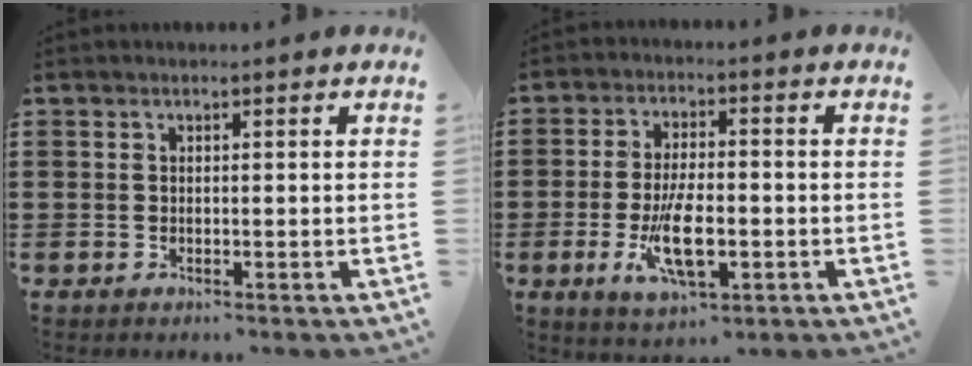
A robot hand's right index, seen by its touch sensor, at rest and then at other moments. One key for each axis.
{"total": 8.7, "fx": -2.4, "fy": 3.4, "fz": 7.7, "tx": -0.163, "ty": -0.013, "tz": -0.044}